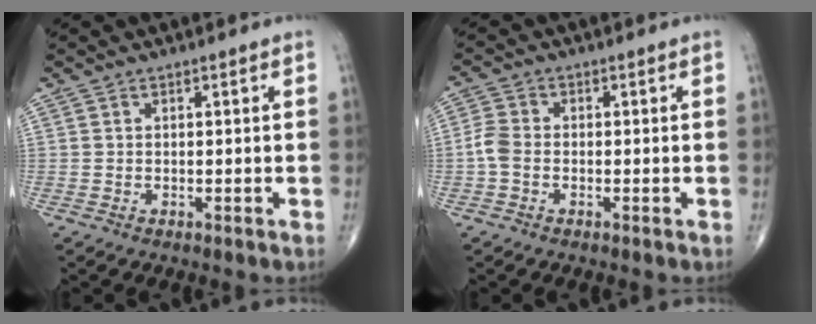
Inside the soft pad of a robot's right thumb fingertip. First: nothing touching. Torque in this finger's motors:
{"motor_torque": [-0.34, 0.40, 0.33, -0.18, 0.12]}